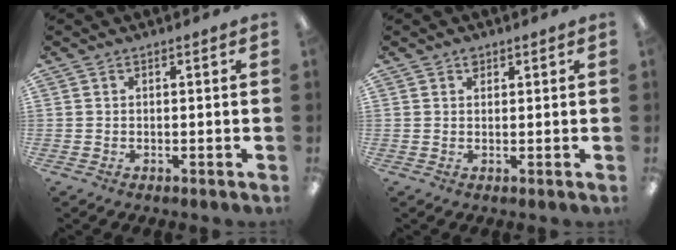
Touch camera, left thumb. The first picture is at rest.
{"total": 1.4, "force": [1.0, 0.9, 0.5], "torque": [-0.002, -0.003, 0.017]}